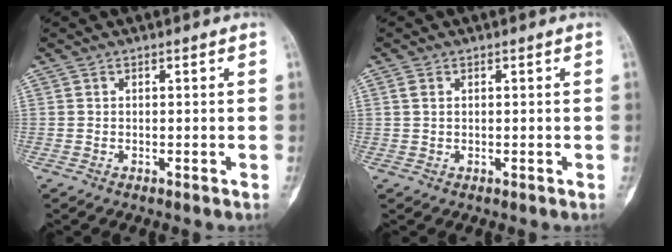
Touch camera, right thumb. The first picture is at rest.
{"total": 1.6, "force": [0.6, 1.0, 1.1], "torque": [-0.028, 0.003, 0.015]}